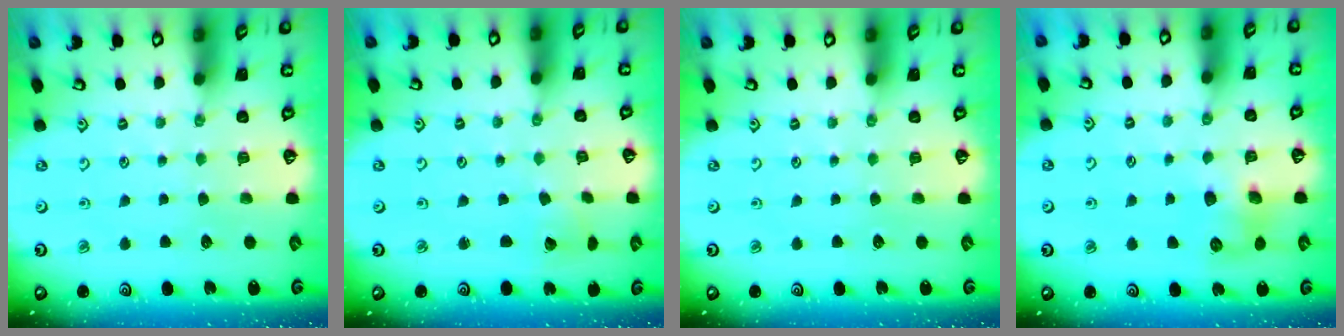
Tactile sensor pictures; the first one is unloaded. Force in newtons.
{"total": 2.0, "press": 2.0, "slide": 0.1}
{"total": 0.0}
{"total": 8.3, "press": 8.3, "slide": 0.4}